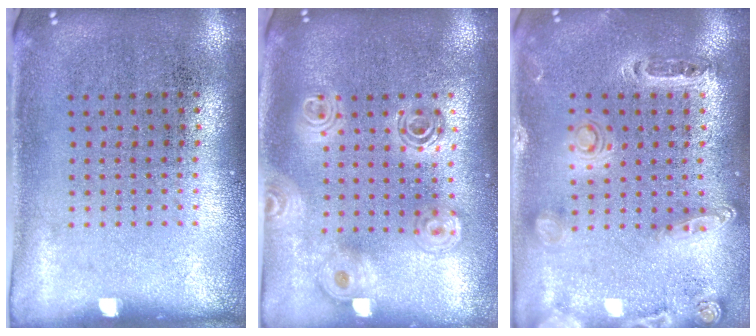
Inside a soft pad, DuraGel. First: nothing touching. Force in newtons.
{"total": 1.8, "press": 1.6, "slide": 0.9}
{"total": 1.0, "press": 1.0, "slide": 0.3}